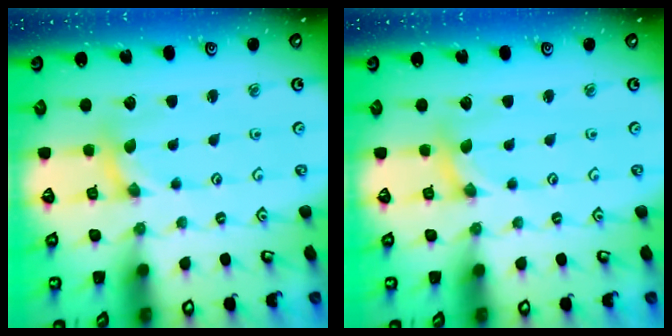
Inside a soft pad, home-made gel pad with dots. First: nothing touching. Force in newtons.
{"total": 0.6, "press": 0.5, "slide": 0.1}